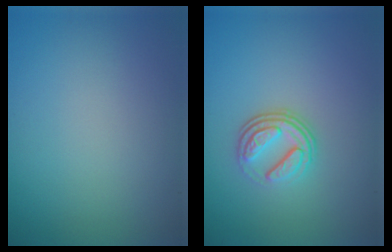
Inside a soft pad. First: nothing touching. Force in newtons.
{"total": 3.4, "press": 2.5, "slide": 2.3}